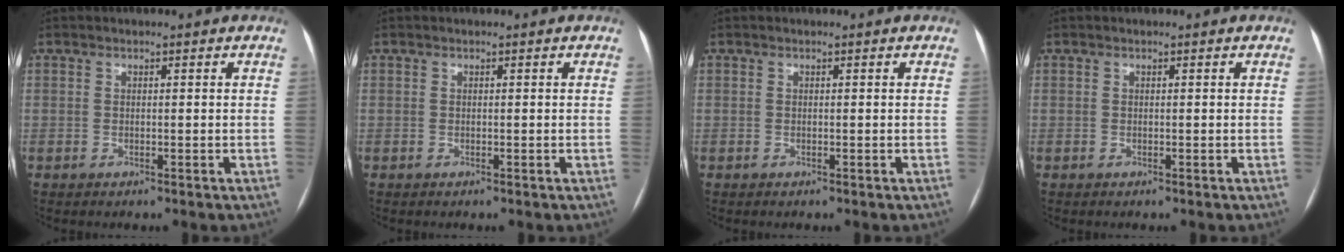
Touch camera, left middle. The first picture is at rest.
{"total": 0.0}
{"total": 0.0}
{"total": 0.0}